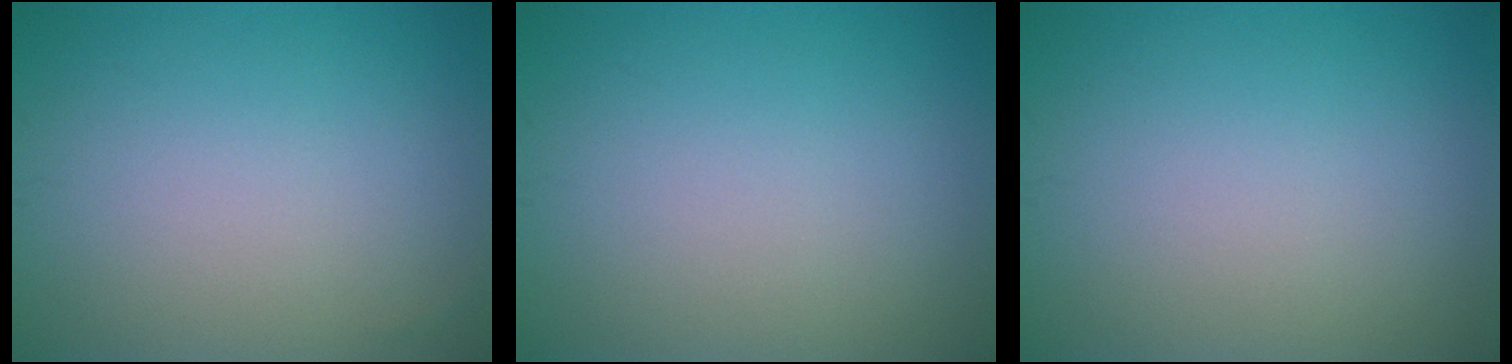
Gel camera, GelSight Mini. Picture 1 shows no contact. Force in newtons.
{"total": 0.0}
{"total": 0.0}